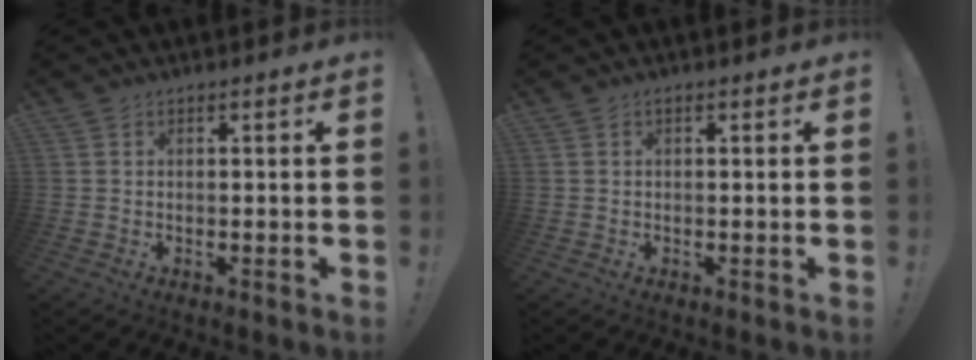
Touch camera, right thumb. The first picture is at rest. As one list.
[{"total": 0.5, "force": [0.2, 0.2, 0.5], "torque": [-0.009, 0.001, 0.003]}]